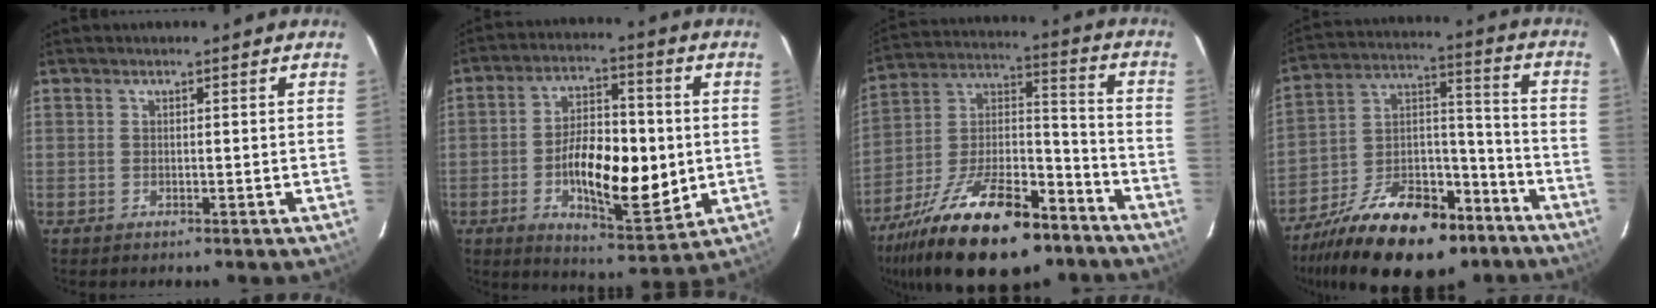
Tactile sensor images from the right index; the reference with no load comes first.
{"total": 15.4, "force": [-2.0, 5.8, 14.1], "torque": [-0.241, 0.007, -0.026]}
{"total": 24.0, "force": [-16.5, 7.8, 15.7], "torque": [-0.280, 0.001, -0.281]}
{"total": 22.9, "force": [-16.4, 8.4, 13.7], "torque": [-0.233, 0.012, -0.276]}